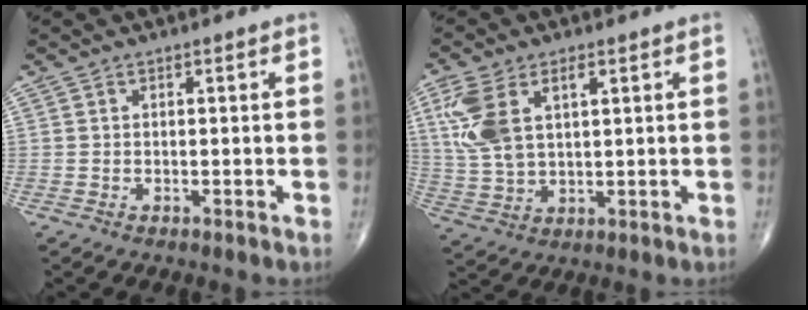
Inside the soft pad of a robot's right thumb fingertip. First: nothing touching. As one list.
[{"total": 10.9, "force": [3.6, 5.8, 8.6], "torque": [-0.193, 0.002, 0.078]}]